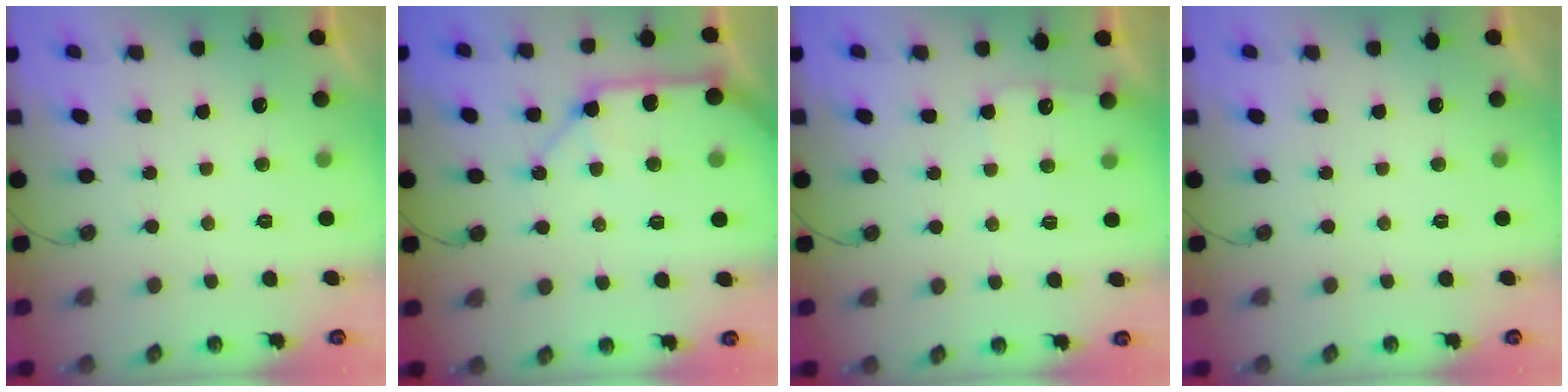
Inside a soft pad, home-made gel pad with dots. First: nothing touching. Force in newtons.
{"total": 11.6, "press": 11.4, "slide": 1.9}
{"total": 5.0, "press": 5.0, "slide": 0.5}
{"total": 0.0}